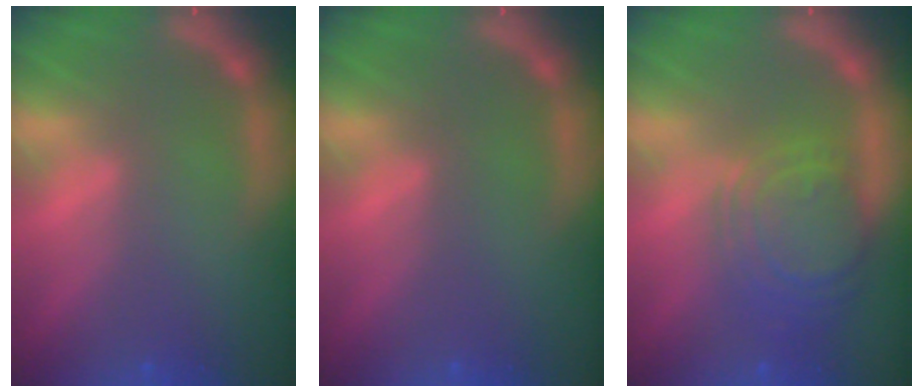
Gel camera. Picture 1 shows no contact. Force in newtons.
{"total": 0.0}
{"total": 8.1}